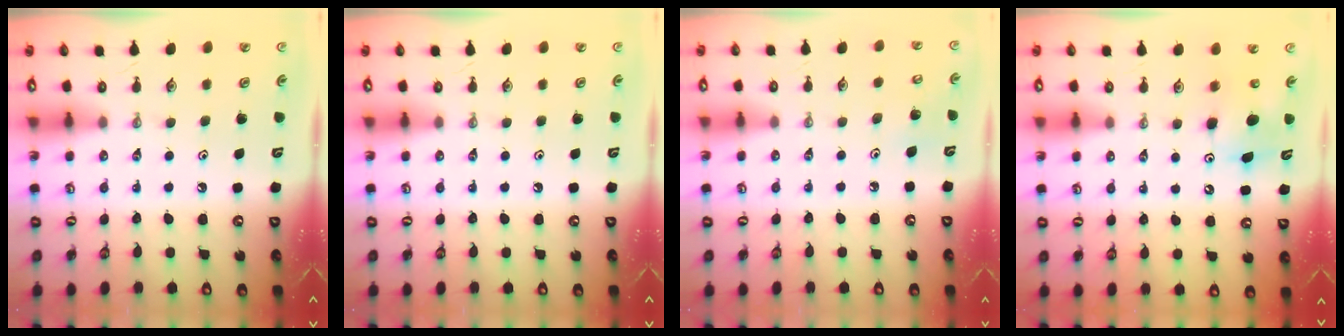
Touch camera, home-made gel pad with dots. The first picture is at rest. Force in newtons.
{"total": 0.0}
{"total": 6.2, "press": 6.0, "slide": 1.4}
{"total": 8.2, "press": 8.1, "slide": 1.2}